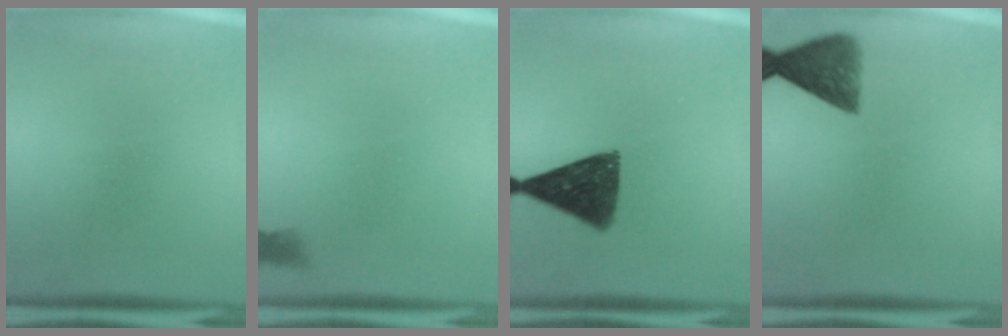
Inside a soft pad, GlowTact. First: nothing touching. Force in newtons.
{"total": 1.1}
{"total": 11.3}
{"total": 6.5}